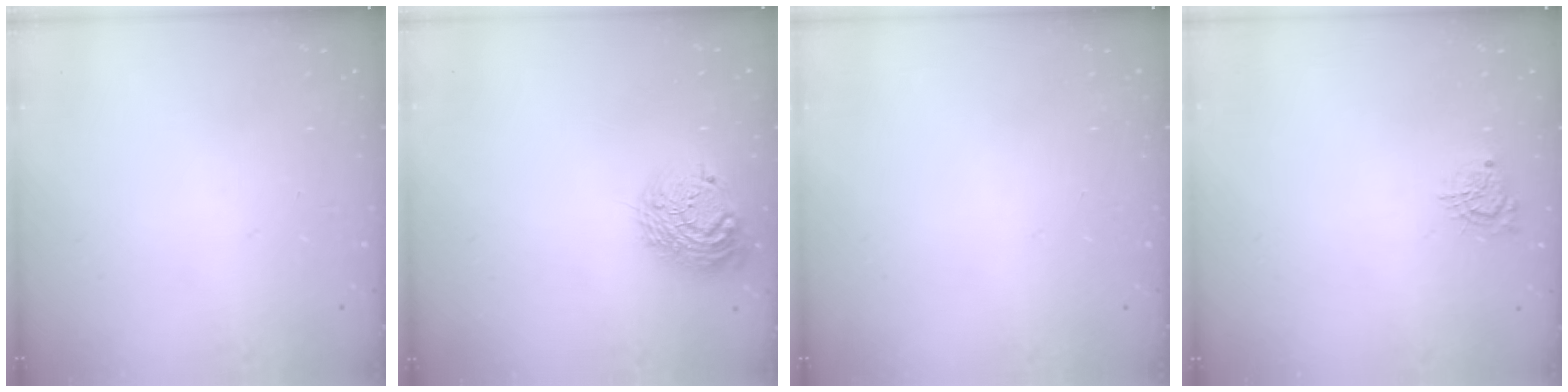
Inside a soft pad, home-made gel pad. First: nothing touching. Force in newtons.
{"total": 15.8, "press": 15.8, "slide": 1.1}
{"total": 0.0}
{"total": 4.6, "press": 4.6, "slide": 0.1}